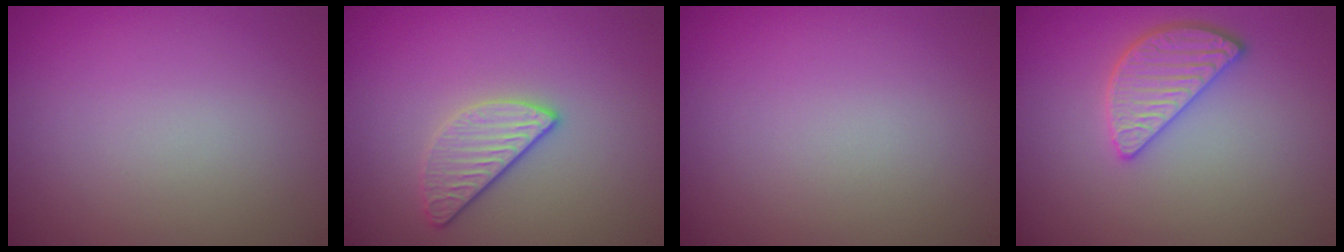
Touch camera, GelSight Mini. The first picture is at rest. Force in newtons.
{"total": 2.5, "press": 2.3, "slide": 1.0}
{"total": 0.0}
{"total": 3.3, "press": 3.1, "slide": 1.0}